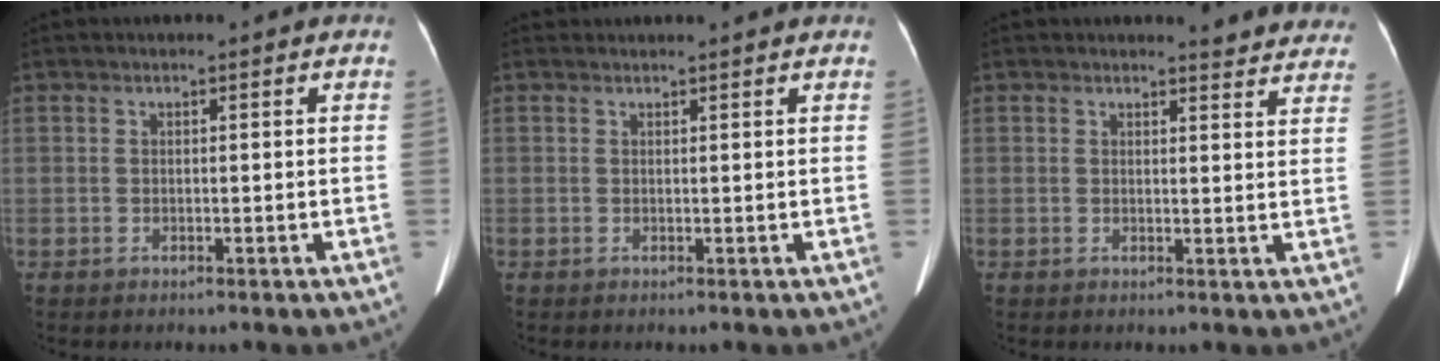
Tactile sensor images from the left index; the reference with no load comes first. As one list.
[{"total": 1.7, "force": [1.6, 0.5, -0.1], "torque": [-0.004, 0.024, 0.019]}, {"total": 7.5, "force": [7.2, 1.6, 1.1], "torque": [0.011, -0.019, 0.051]}]